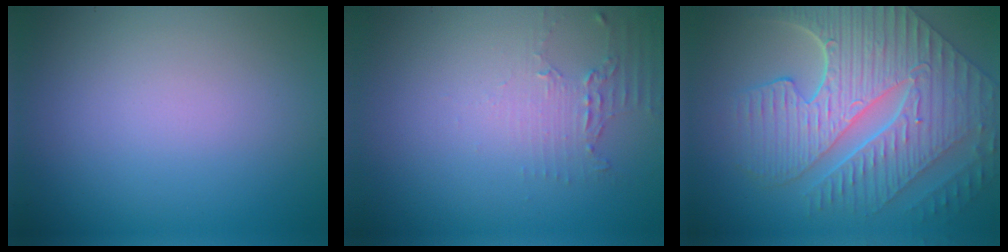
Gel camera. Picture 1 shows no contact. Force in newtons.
{"total": 2.0, "press": 1.4, "slide": 1.4}
{"total": 10.0, "press": 7.1, "slide": 7.1}